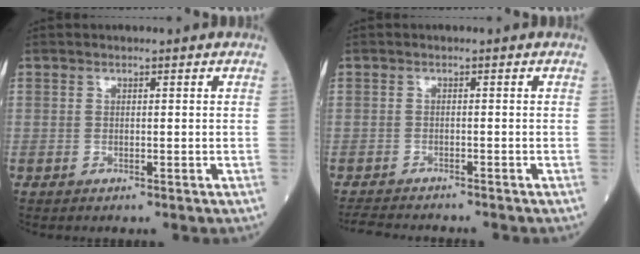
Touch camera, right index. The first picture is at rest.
{"total": 5.0, "force": [-4.8, 0.8, 1.3], "torque": [-0.020, -0.017, -0.080]}